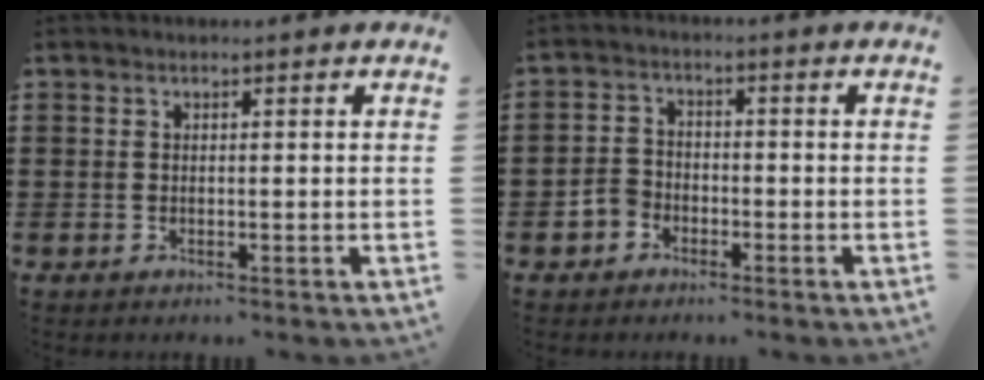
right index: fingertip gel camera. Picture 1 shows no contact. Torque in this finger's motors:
{"motor_torque": [0.15, 0.78, -0.05, -0.04]}